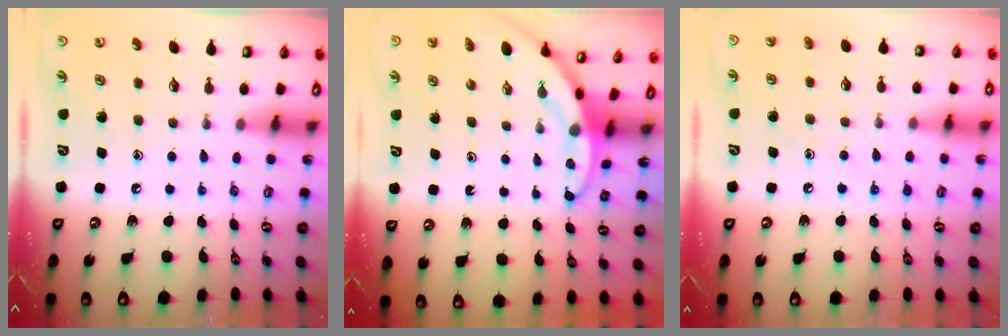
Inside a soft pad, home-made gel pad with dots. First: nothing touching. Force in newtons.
{"total": 2.9, "press": 2.9, "slide": 0.2}
{"total": 5.7, "press": 5.6, "slide": 0.6}